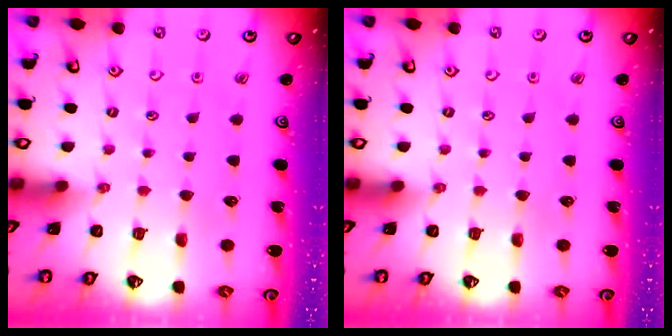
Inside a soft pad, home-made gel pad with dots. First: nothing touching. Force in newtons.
{"total": 0.0}